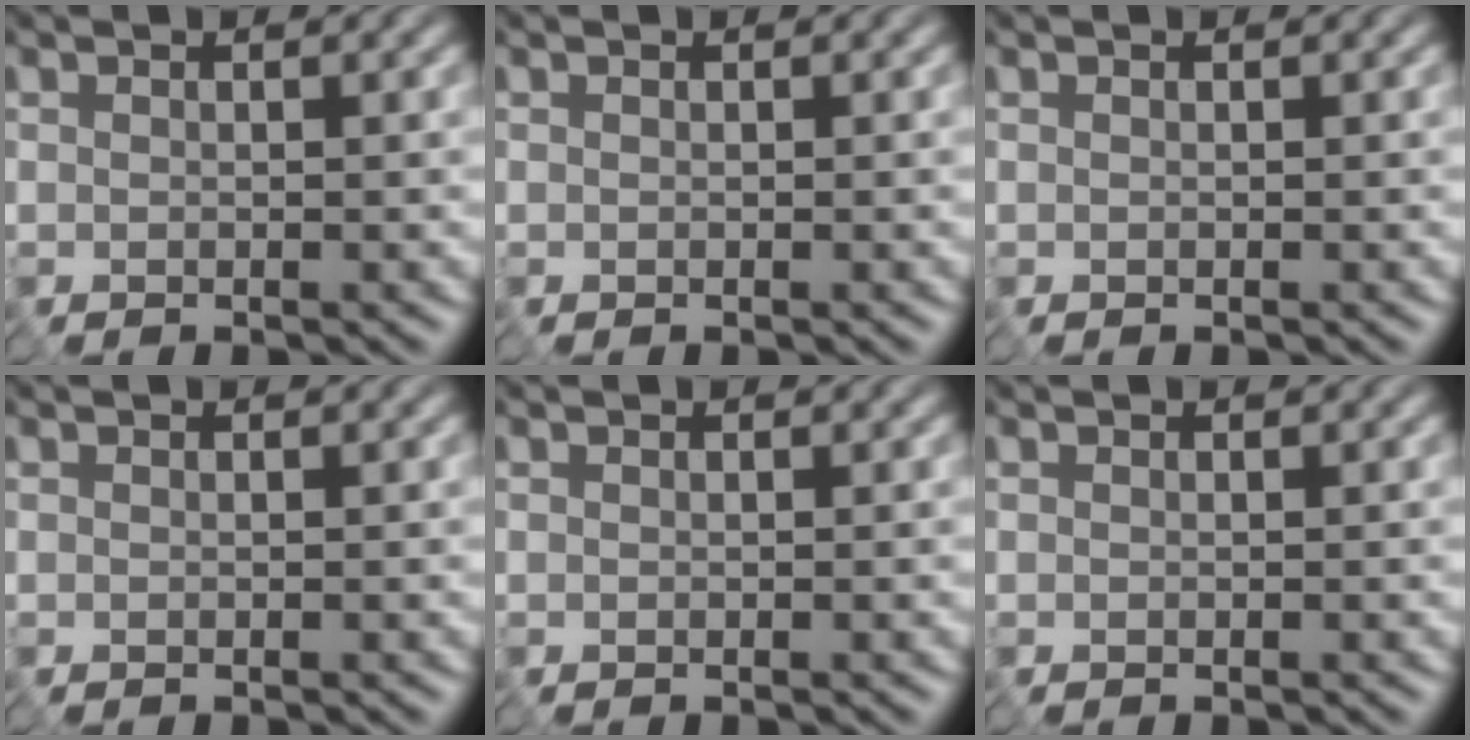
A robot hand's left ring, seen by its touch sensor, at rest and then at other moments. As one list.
[{"total": 0.0}, {"total": 0.0}, {"total": 0.0}, {"total": 0.0}, {"total": 0.0}]